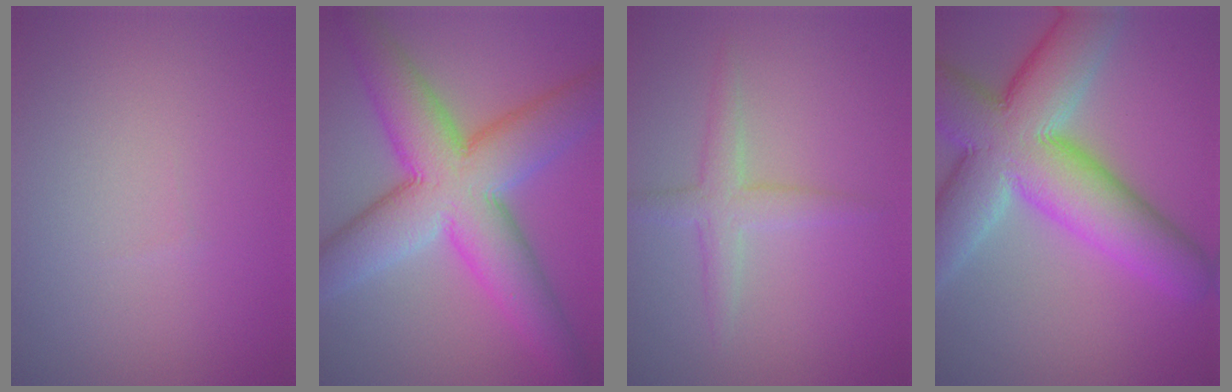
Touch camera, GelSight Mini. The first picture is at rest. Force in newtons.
{"total": 11.7, "press": 11.7, "slide": 0.6}
{"total": 2.4, "press": 2.4, "slide": 0.2}
{"total": 13.0, "press": 12.9, "slide": 1.1}